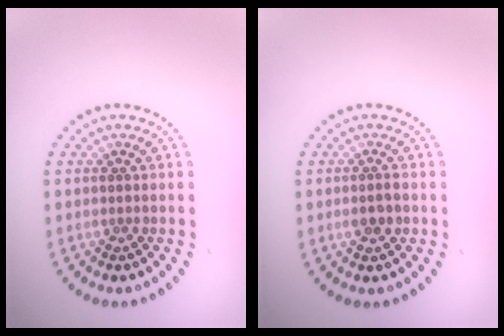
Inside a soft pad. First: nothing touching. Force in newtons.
{"total": 1.7, "press": 1.6, "slide": 0.6}